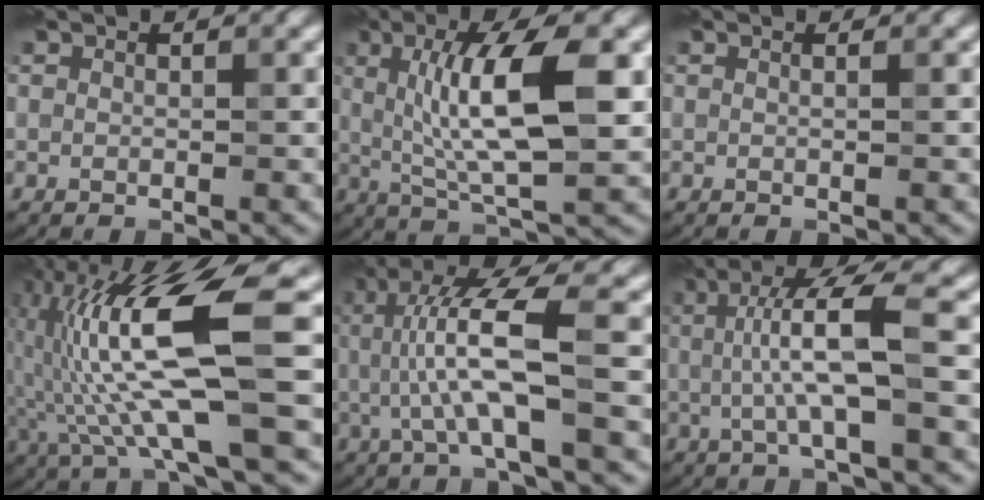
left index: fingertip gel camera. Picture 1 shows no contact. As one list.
[{"total": 8.6, "force": [1.4, 2.1, 8.3], "torque": [-0.138, 0.001, 0.024]}, {"total": 0.0}, {"total": 11.9, "force": [-0.4, 2.1, 11.7], "torque": [-0.231, 0.015, -0.003]}, {"total": 7.6, "force": [0.5, 1.6, 7.4], "torque": [-0.141, 0.005, 0.008]}, {"total": 6.3, "force": [0.4, 0.9, 6.2], "torque": [-0.119, 0.006, 0.004]}]